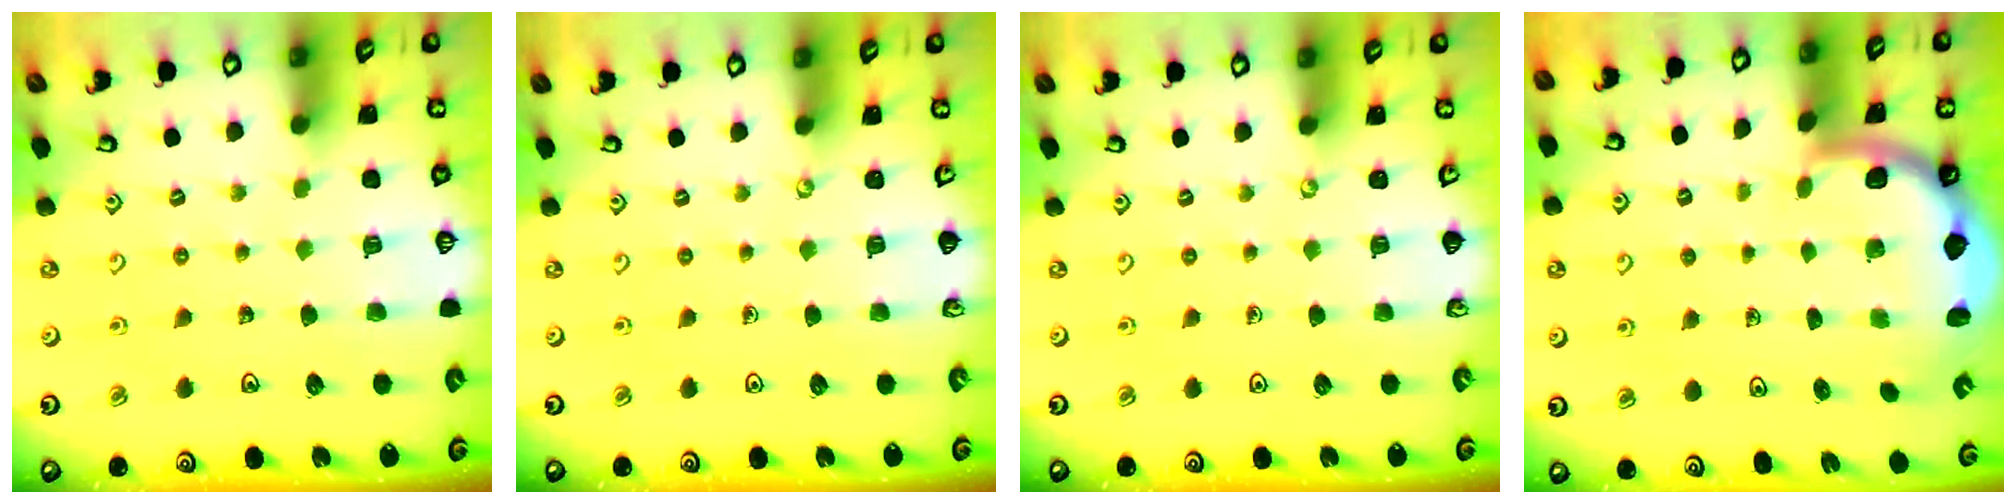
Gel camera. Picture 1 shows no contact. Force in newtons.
{"total": 0.0}
{"total": 0.0}
{"total": 2.5, "press": 2.4, "slide": 0.8}